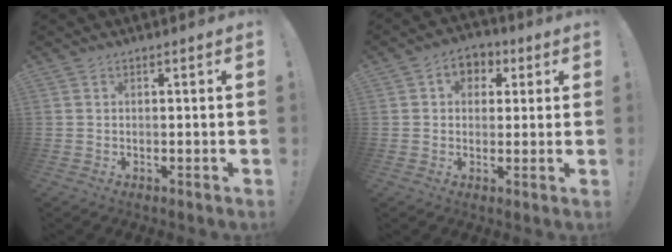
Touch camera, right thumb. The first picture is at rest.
{"total": 6.5, "force": [1.6, 5.4, 3.2], "torque": [-0.031, -0.002, 0.029]}